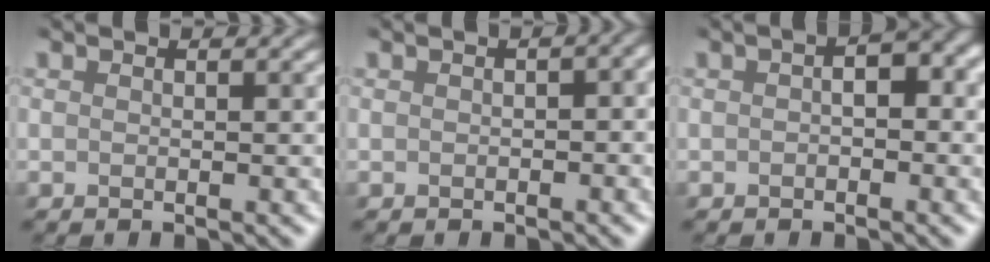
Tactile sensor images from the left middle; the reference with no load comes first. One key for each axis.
{"total": 3.1, "fx": -0.7, "fy": 1.9, "fz": 2.3, "tx": -0.005, "ty": 0.011, "tz": -0.011}
{"total": 2.0, "fx": -0.5, "fy": 1.0, "fz": 1.7, "tx": -0.026, "ty": 0.008, "tz": -0.012}